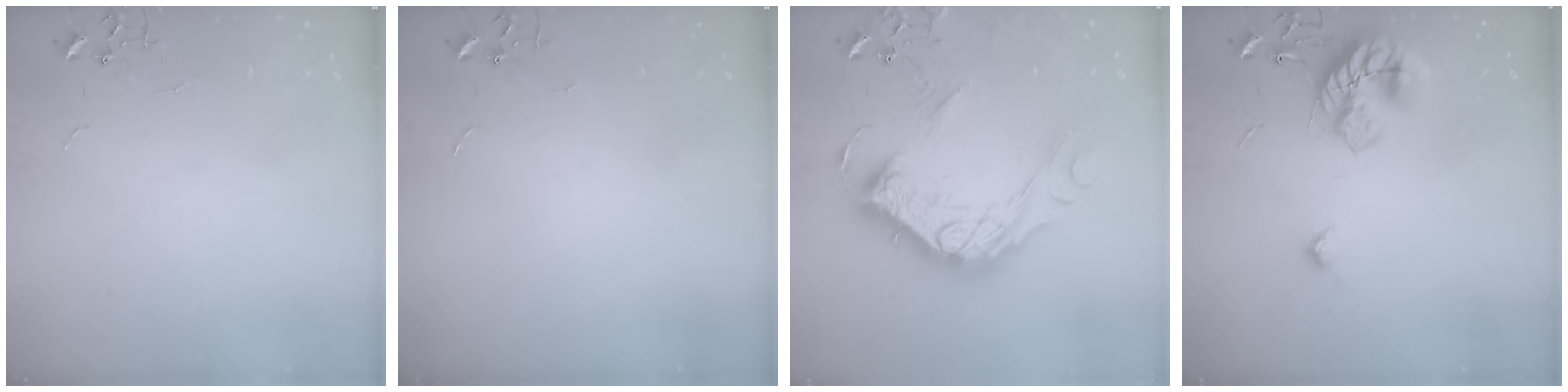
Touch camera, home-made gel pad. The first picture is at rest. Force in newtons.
{"total": 0.0}
{"total": 24.3, "press": 24.2, "slide": 2.1}
{"total": 17.4, "press": 17.4, "slide": 0.6}